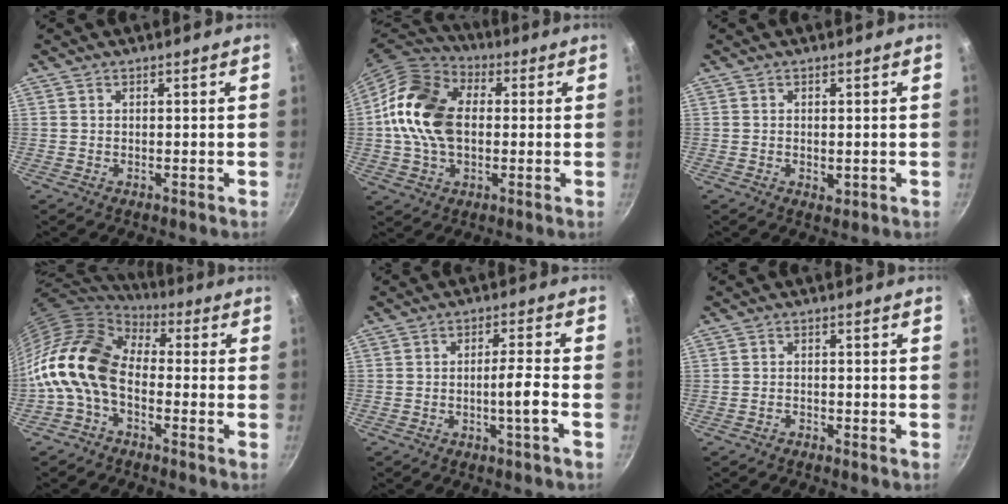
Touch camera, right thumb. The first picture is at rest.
{"total": 17.7, "force": [0.9, 12.3, 12.6], "torque": [-0.217, 0.023, 0.002]}
{"total": 1.8, "force": [-0.2, 1.2, 1.4], "torque": [-0.020, -0.004, -0.002]}
{"total": 15.3, "force": [-2.5, 9.9, 11.5], "torque": [-0.203, 0.035, -0.069]}
{"total": 4.6, "force": [-1.9, -0.2, 4.2], "torque": [-0.078, 0.020, -0.033]}
{"total": 1.2, "force": [-1.1, 0.4, 0.2], "torque": [-0.009, 0.016, -0.021]}